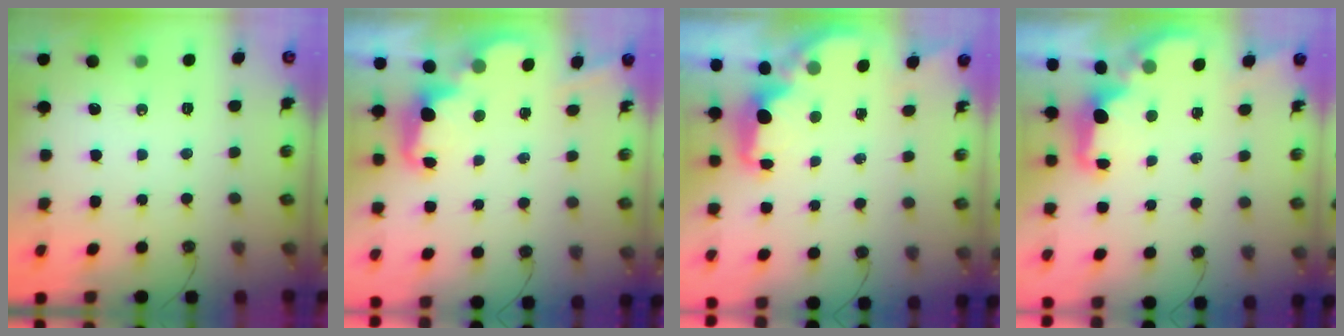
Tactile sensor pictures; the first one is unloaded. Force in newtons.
{"total": 2.4, "press": 2.3, "slide": 0.5}
{"total": 2.2, "press": 2.1, "slide": 0.7}
{"total": 2.0, "press": 1.8, "slide": 0.8}